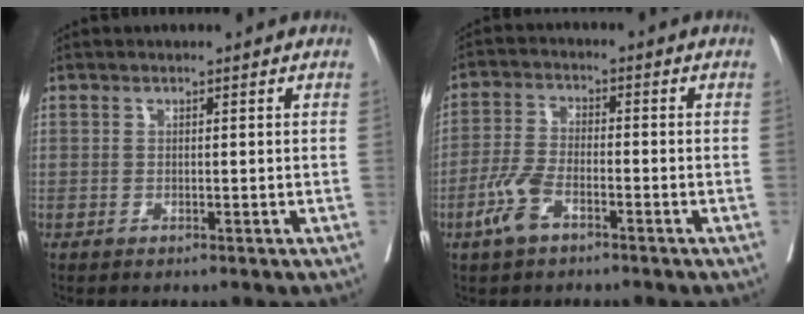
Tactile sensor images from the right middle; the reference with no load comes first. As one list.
[{"total": 5.7, "force": [-3.2, 2.2, 4.2], "torque": [-0.100, -0.003, -0.066]}]